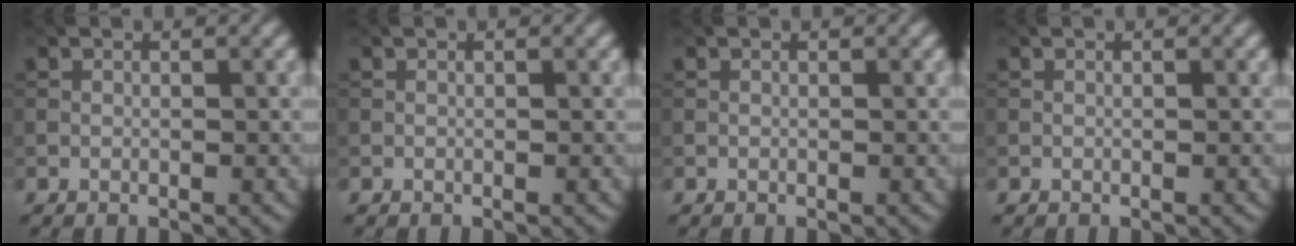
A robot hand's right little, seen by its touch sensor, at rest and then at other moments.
{"total": 0.0}
{"total": 0.0}
{"total": 0.0}